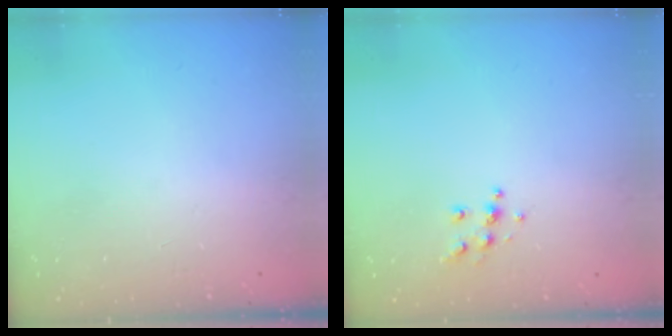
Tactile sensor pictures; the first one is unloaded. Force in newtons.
{"total": 6.4, "press": 6.4, "slide": 0.6}